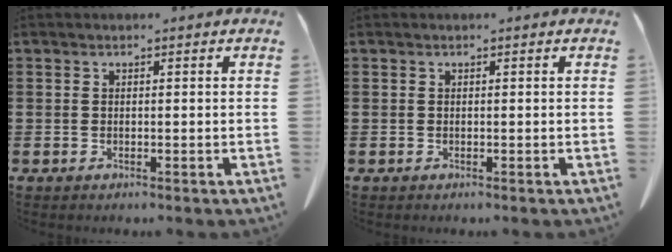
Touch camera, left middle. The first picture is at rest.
{"total": 0.0}